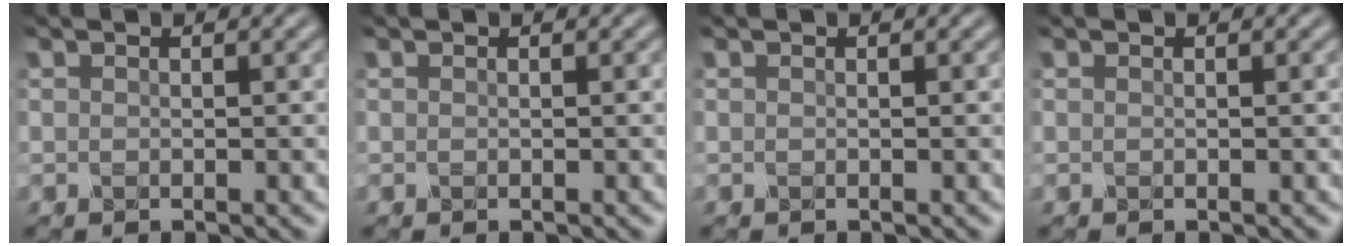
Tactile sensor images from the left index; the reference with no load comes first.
{"total": 0.0}
{"total": 0.0}
{"total": 0.0}